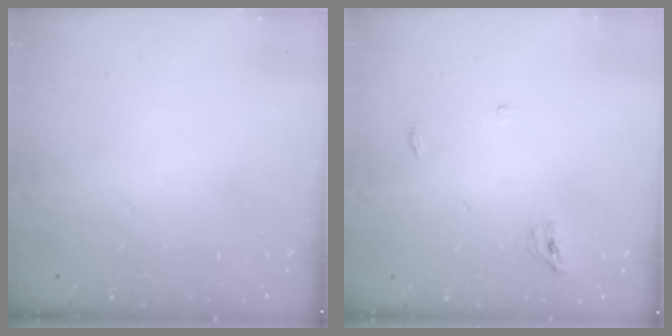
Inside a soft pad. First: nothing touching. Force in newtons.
{"total": 3.4, "press": 3.4, "slide": 0.7}